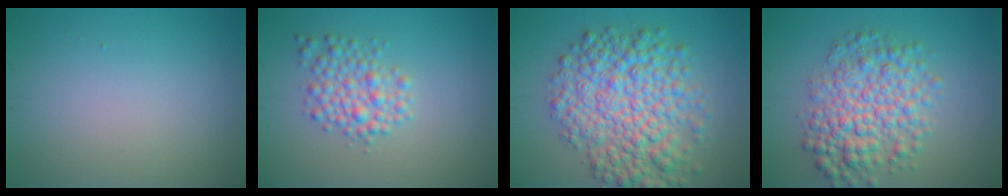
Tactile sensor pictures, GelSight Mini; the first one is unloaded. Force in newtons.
{"total": 3.3, "press": 3.3, "slide": 0.1}
{"total": 8.9, "press": 8.9, "slide": 0.1}
{"total": 6.5, "press": 6.5, "slide": 0.1}